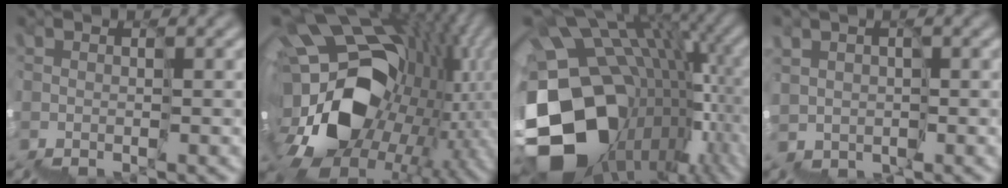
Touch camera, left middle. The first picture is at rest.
{"total": 15.8, "force": [1.3, 11.3, 11.0], "torque": [-0.193, 0.011, 0.039]}
{"total": 17.0, "force": [-1.7, 12.1, 11.7], "torque": [-0.208, -0.016, 0.008]}
{"total": 2.3, "force": [0.3, 2.3, 0.0], "torque": [0.014, 0.012, 0.006]}